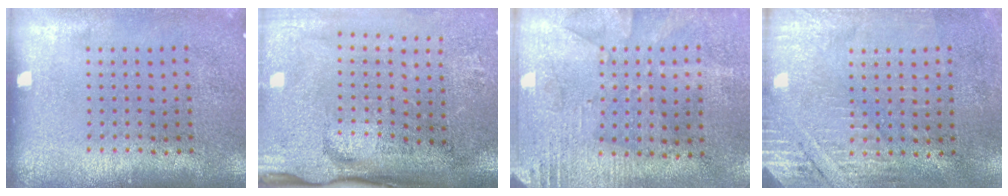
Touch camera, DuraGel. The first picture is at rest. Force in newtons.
{"total": 4.4, "press": 3.6, "slide": 2.6}
{"total": 2.7, "press": 2.4, "slide": 1.3}
{"total": 2.8, "press": 2.6, "slide": 1.0}